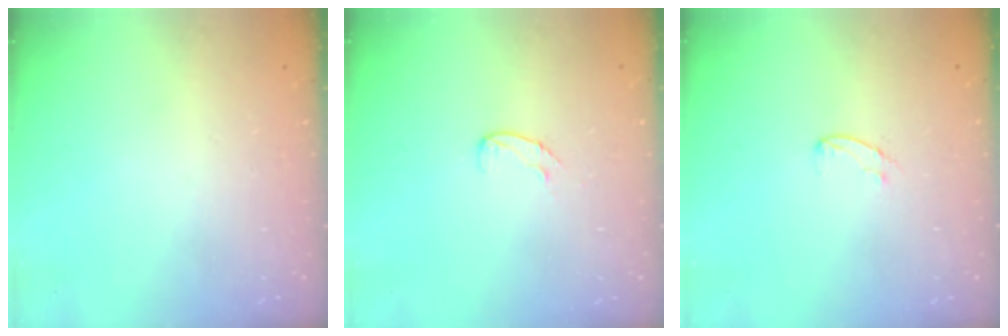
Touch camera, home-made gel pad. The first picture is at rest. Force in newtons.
{"total": 4.2, "press": 4.2, "slide": 0.4}
{"total": 4.5, "press": 4.5, "slide": 0.4}